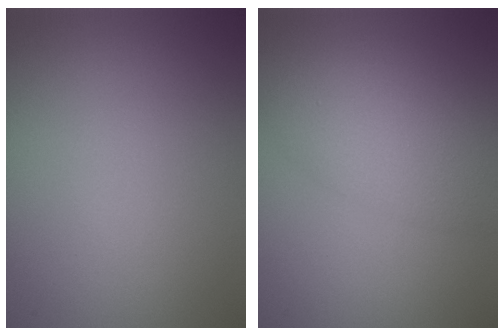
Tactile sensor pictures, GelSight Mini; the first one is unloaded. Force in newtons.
{"total": 4.8, "press": 4.8, "slide": 0.2}